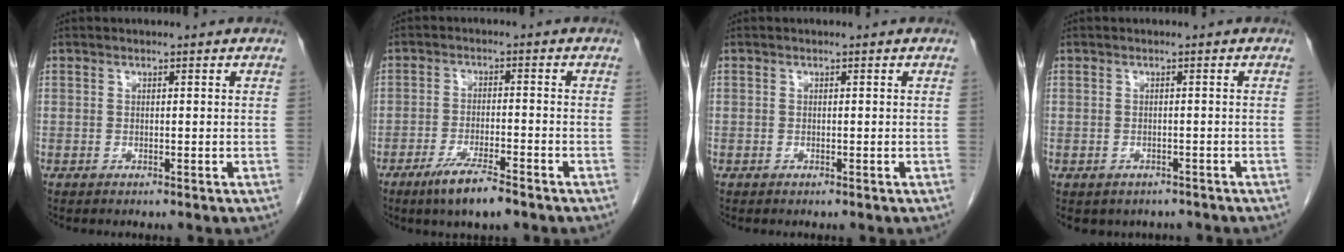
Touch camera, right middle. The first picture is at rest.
{"total": 6.6, "force": [-4.6, 0.7, 4.7], "torque": [-0.094, -0.013, -0.081]}
{"total": 0.0}
{"total": 4.3, "force": [-3.4, 2.6, 0.6], "torque": [0.001, 0.010, -0.040]}